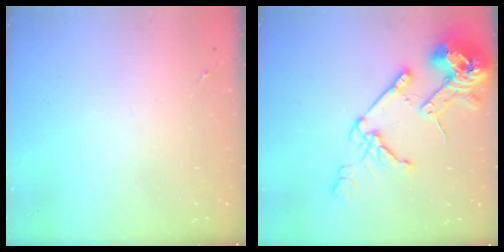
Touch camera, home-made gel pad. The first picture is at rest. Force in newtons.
{"total": 18.6, "press": 18.4, "slide": 2.4}